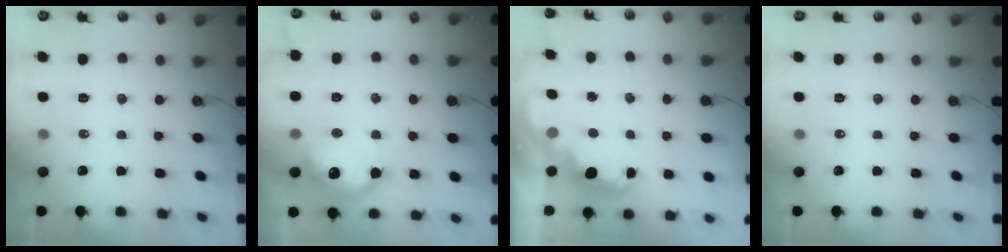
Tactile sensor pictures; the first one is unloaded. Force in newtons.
{"total": 12.7, "press": 12.7, "slide": 1.1}
{"total": 2.4, "press": 2.3, "slide": 0.5}
{"total": 0.0}